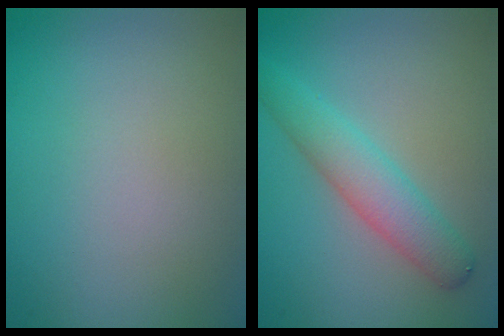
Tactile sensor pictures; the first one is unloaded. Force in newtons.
{"total": 3.7, "press": 3.7, "slide": 0.1}